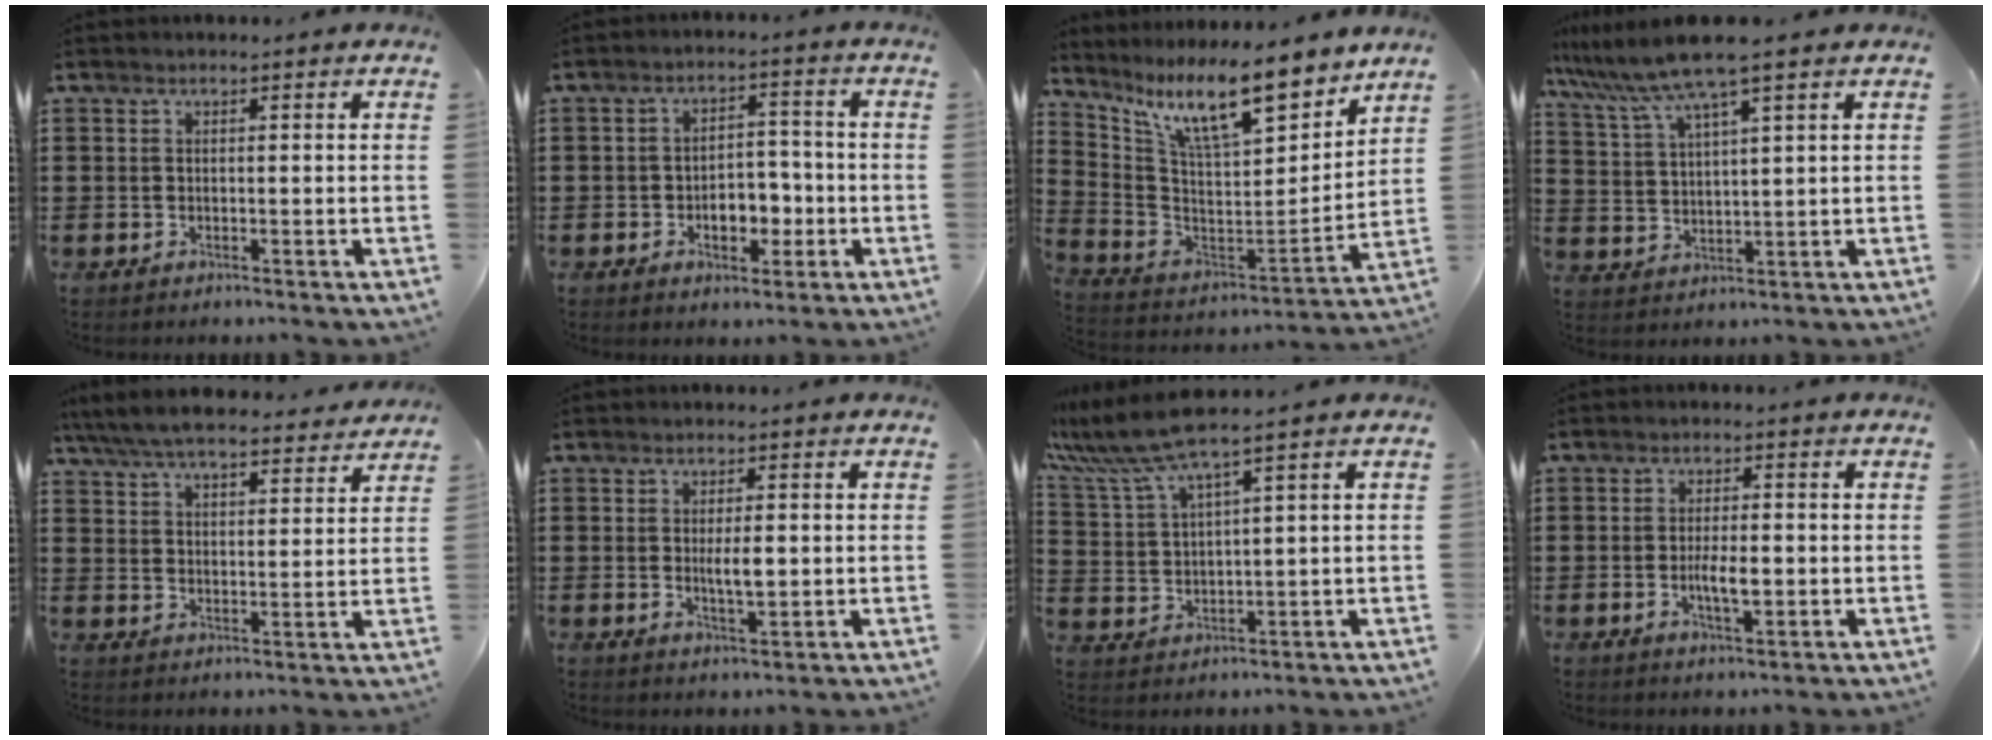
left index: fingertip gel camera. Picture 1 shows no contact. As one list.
[{"total": 5.6, "force": [-1.7, 3.6, 4.0], "torque": [-0.057, 0.005, -0.036]}, {"total": 13.1, "force": [9.8, 2.7, 8.3], "torque": [-0.174, -0.055, 0.168]}, {"total": 7.8, "force": [6.0, -0.2, 5.0], "torque": [-0.122, -0.026, 0.101]}, {"total": 6.8, "force": [6.4, 0.7, 2.3], "torque": [-0.069, -0.030, 0.114]}, {"total": 3.7, "force": [0.2, 1.1, 3.5], "torque": [-0.058, -0.005, 0.001]}, {"total": 6.8, "force": [5.2, 0.2, 4.4], "torque": [-0.119, -0.022, 0.086]}, {"total": 4.5, "force": [-0.6, 1.5, 4.3], "torque": [-0.081, -0.001, -0.013]}]